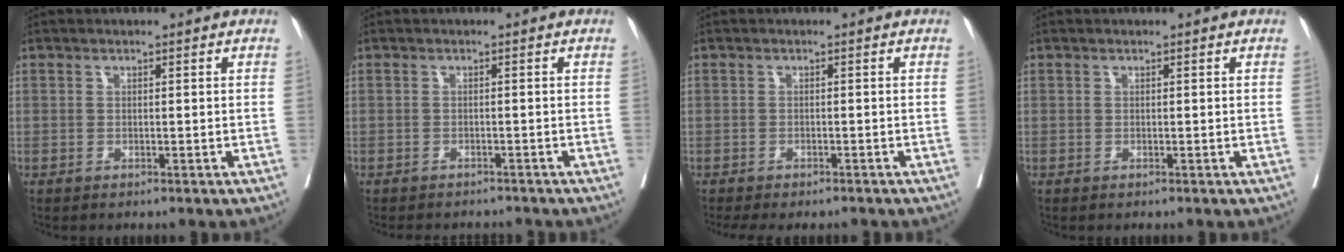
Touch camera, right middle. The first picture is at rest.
{"total": 5.6, "force": [-5.3, 1.5, 1.2], "torque": [-0.008, -0.004, -0.066]}
{"total": 6.4, "force": [-5.5, 2.2, 2.2], "torque": [-0.020, -0.006, -0.076]}
{"total": 0.0}